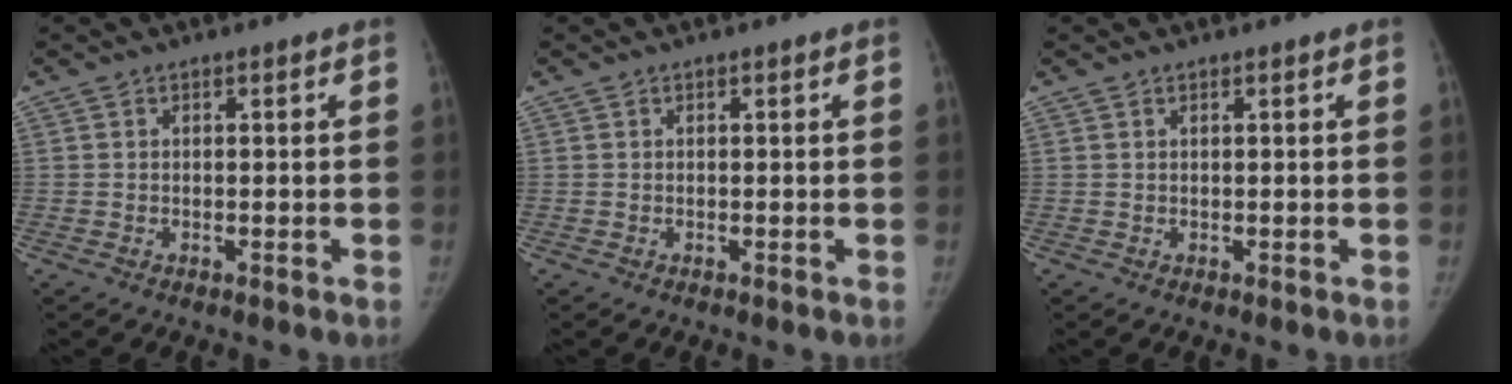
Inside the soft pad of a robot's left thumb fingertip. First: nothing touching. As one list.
[{"total": 0.0}, {"total": 0.0}]